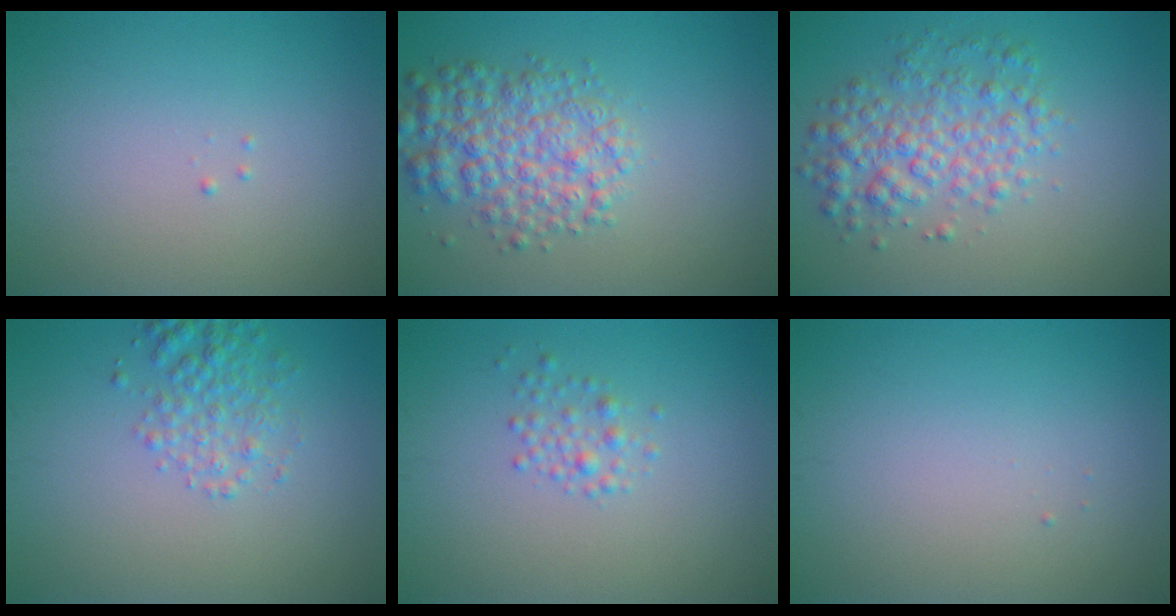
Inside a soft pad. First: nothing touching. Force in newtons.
{"total": 5.2, "press": 5.2, "slide": 0.2}
{"total": 4.6, "press": 4.6, "slide": 0.0}
{"total": 2.7, "press": 2.7, "slide": 0.1}
{"total": 1.4, "press": 1.4, "slide": 0.0}
{"total": 0.0}